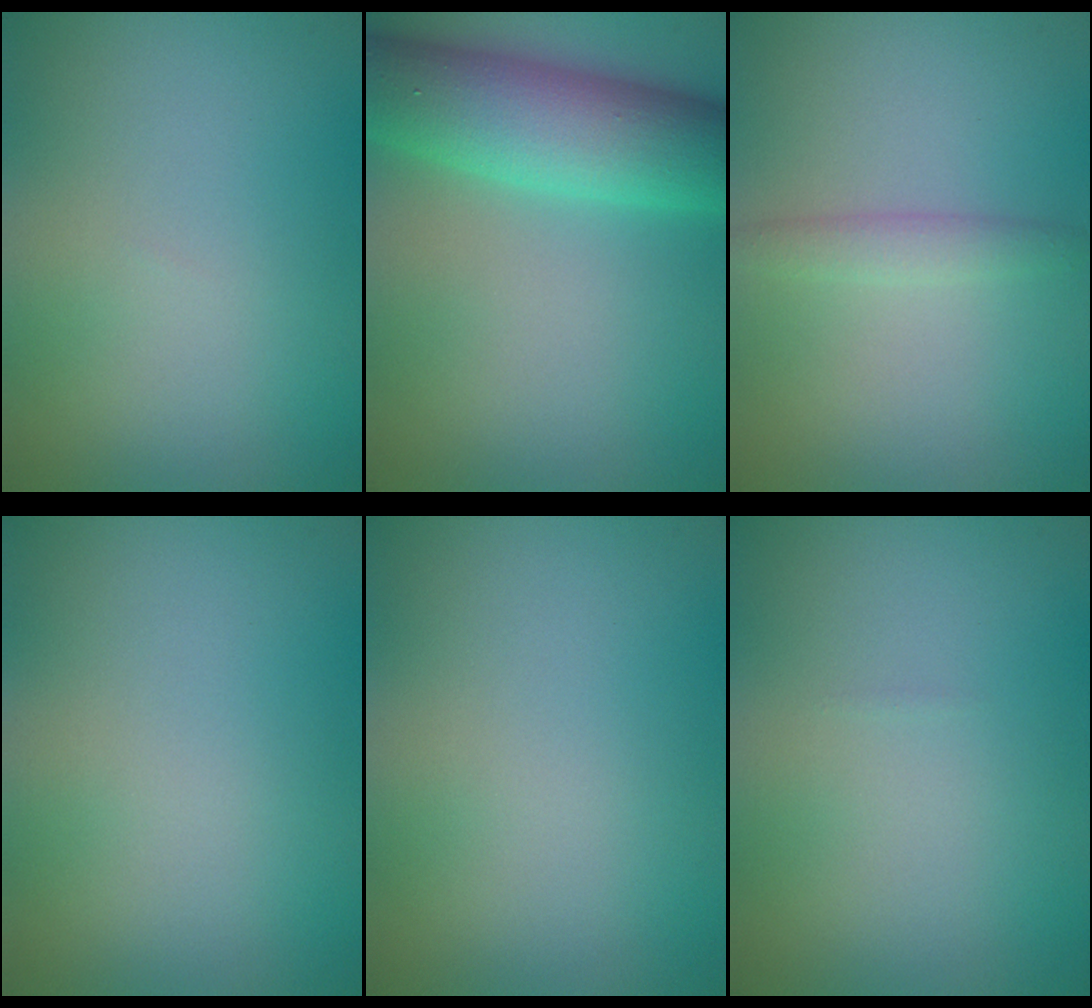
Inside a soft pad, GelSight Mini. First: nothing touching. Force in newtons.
{"total": 8.8, "press": 8.8, "slide": 0.1}
{"total": 1.4, "press": 1.4, "slide": 0.0}
{"total": 0.0}
{"total": 0.0}
{"total": 0.0}